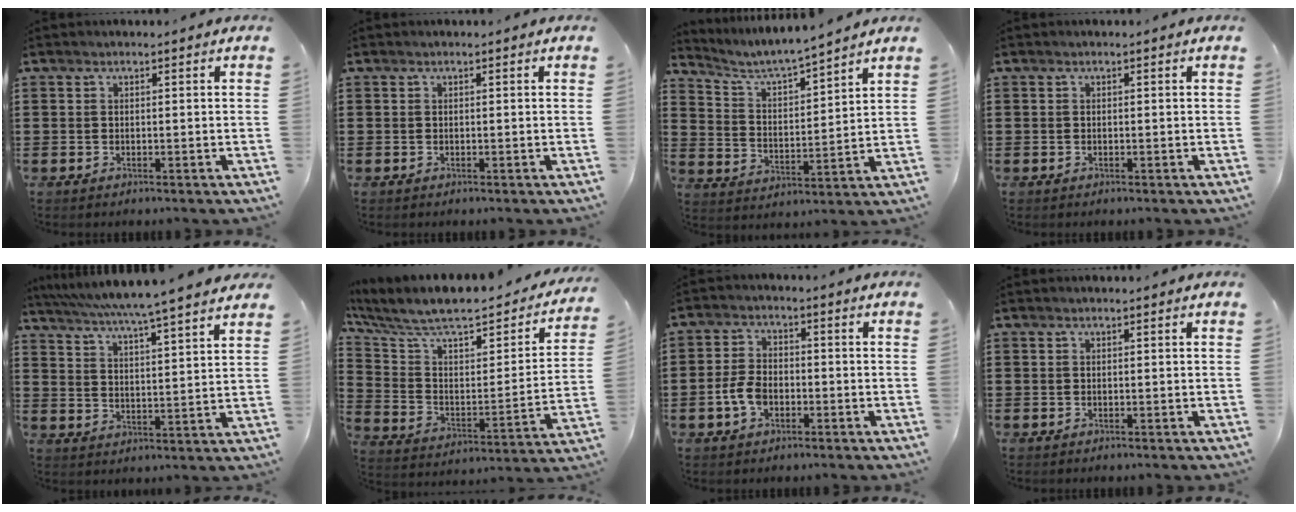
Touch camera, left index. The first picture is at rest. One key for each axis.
{"total": 0.0}
{"total": 4.8, "fx": 4.5, "fy": -0.1, "fz": 1.7, "tx": -0.056, "ty": -0.035, "tz": 0.070}
{"total": 0.0}
{"total": 5.8, "fx": 5.1, "fy": -1.5, "fz": 2.4, "tx": -0.068, "ty": -0.043, "tz": 0.082}
{"total": 8.6, "fx": 6.9, "fy": 2.1, "fz": 4.6, "tx": -0.123, "ty": -0.058, "tz": 0.114}
{"total": 5.0, "fx": -1.6, "fy": 3.0, "fz": 3.6, "tx": -0.091, "ty": -0.002, "tz": -0.035}
{"total": 0.0}